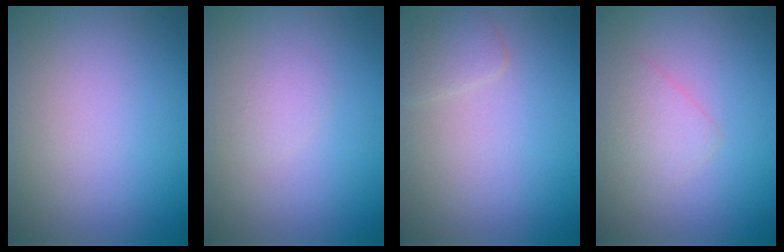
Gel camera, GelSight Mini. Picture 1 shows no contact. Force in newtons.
{"total": 0.8, "press": 0.8, "slide": 0.1}
{"total": 1.4, "press": 1.4, "slide": 0.1}
{"total": 1.7, "press": 1.7, "slide": 0.0}